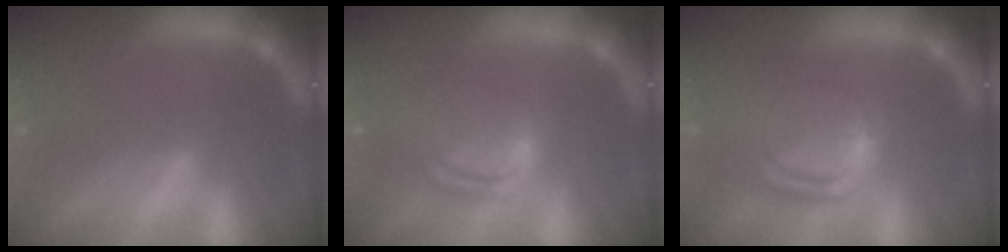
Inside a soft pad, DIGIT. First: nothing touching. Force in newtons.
{"total": 6.1}
{"total": 8.0}